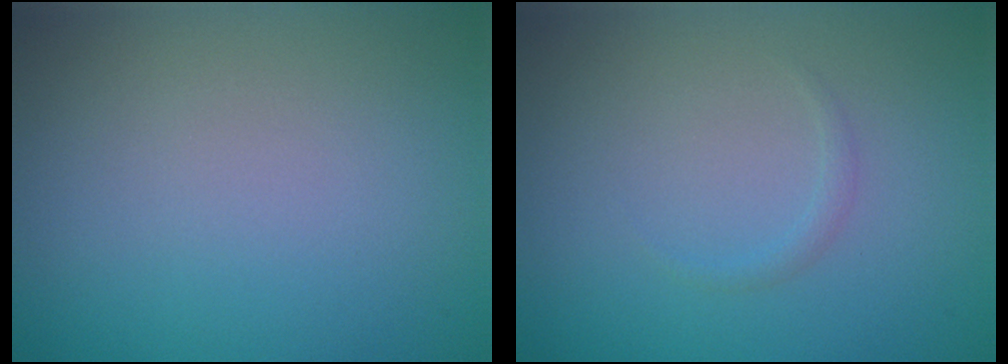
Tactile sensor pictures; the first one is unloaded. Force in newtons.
{"total": 0.6, "press": 0.6, "slide": 0.1}